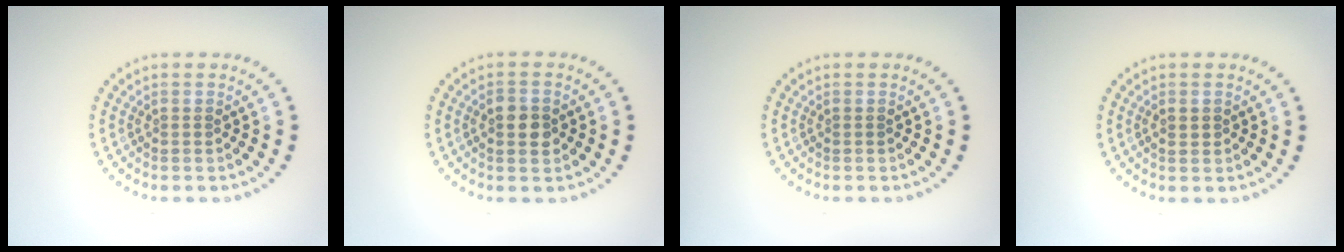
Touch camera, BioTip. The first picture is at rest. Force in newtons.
{"total": 2.5, "press": 2.5, "slide": 0.1}
{"total": 0.0}
{"total": 0.7, "press": 0.6, "slide": 0.2}